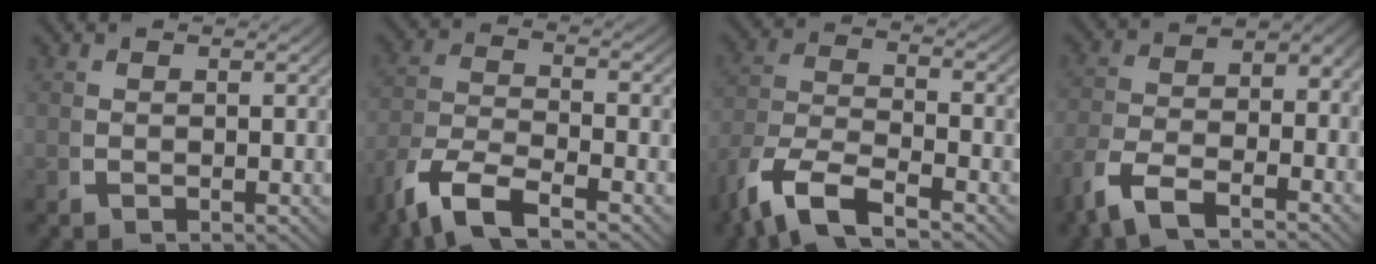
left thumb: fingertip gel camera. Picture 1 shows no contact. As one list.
[{"total": 7.0, "force": [-3.2, 4.1, 4.8], "torque": [-0.105, -0.019, -0.053]}, {"total": 7.6, "force": [-3.1, 4.7, 5.1], "torque": [-0.114, -0.022, -0.049]}, {"total": 7.3, "force": [-2.4, 4.5, 5.2], "torque": [-0.079, 0.000, -0.051]}]